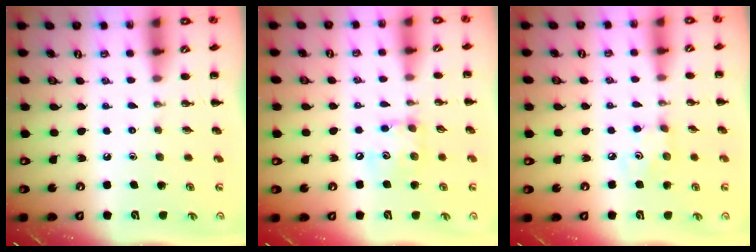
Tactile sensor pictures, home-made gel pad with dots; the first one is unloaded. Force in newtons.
{"total": 8.7, "press": 8.7, "slide": 0.9}
{"total": 3.1, "press": 3.0, "slide": 0.7}